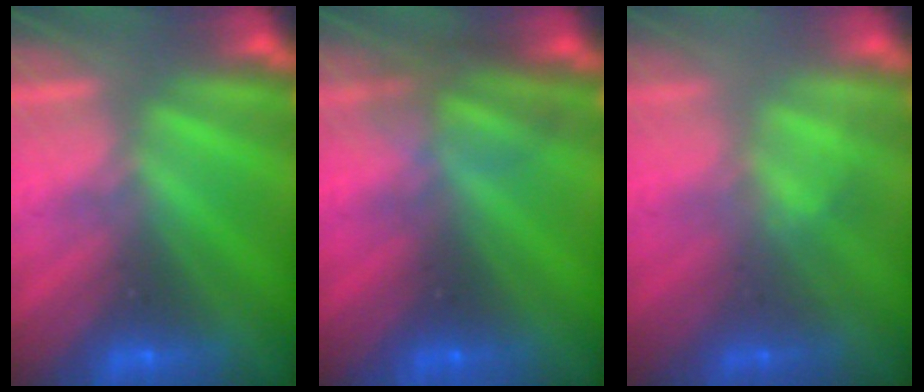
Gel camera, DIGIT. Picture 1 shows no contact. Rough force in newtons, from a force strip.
{"total": 2.6}
{"total": 2.3}